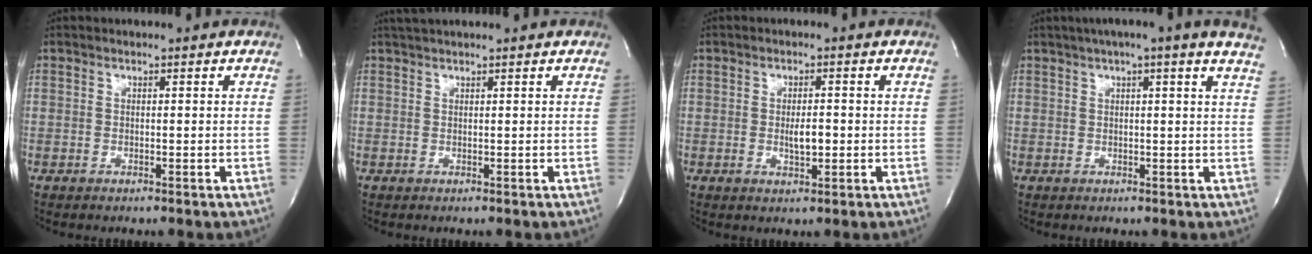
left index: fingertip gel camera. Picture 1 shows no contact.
{"total": 3.4, "force": [3.0, -0.2, 1.6], "torque": [-0.021, 0.030, 0.052]}
{"total": 2.8, "force": [-0.4, 0.9, 2.6], "torque": [-0.048, -0.001, -0.003]}
{"total": 11.3, "force": [8.6, -0.1, 7.3], "torque": [-0.109, 0.029, 0.092]}